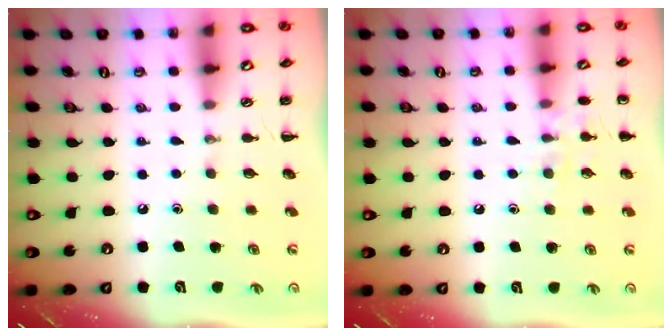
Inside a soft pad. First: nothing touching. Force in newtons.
{"total": 7.3, "press": 7.1, "slide": 1.5}